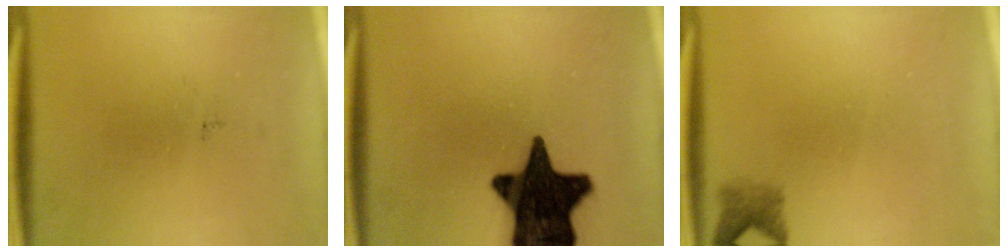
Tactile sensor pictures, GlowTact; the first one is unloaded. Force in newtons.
{"total": 18.9}
{"total": 2.0}